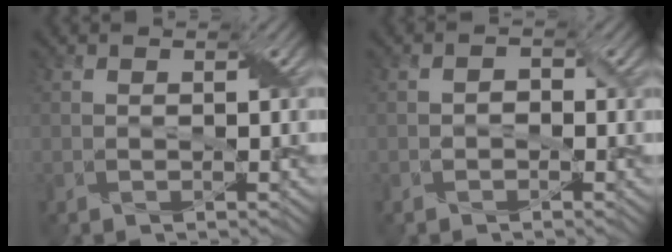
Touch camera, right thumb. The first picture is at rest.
{"total": 1.1, "force": [-0.5, 0.8, 0.5], "torque": [-0.009, 0.002, -0.013]}